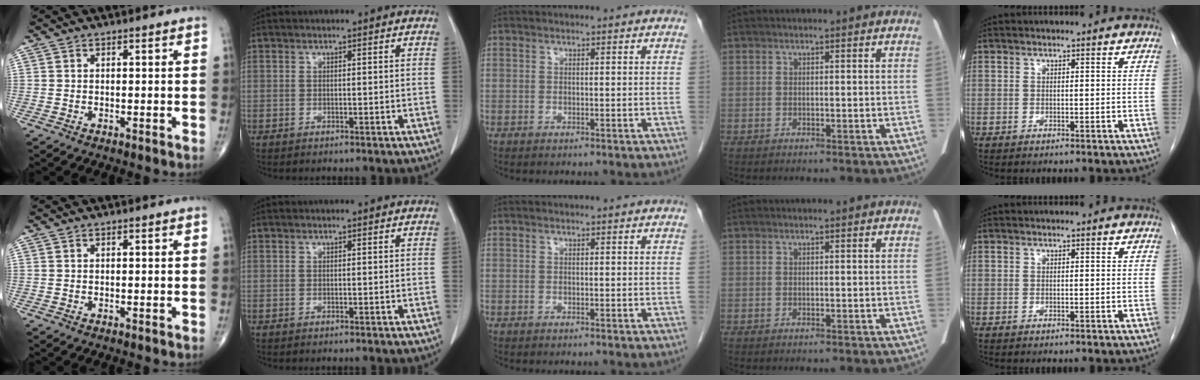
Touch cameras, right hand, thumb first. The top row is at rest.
{}